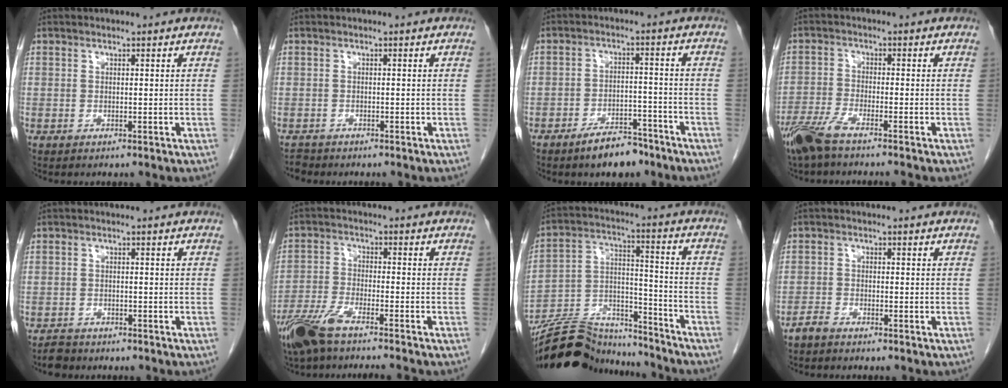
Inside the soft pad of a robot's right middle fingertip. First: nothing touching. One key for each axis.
{"total": 1.1, "fx": -1.0, "fy": 0.2, "fz": -0.2, "tx": 0.000, "ty": -0.003, "tz": -0.018}
{"total": 6.1, "fx": -4.7, "fy": 2.4, "fz": 3.1, "tx": -0.052, "ty": 0.003, "tz": -0.072}
{"total": 5.9, "fx": -4.7, "fy": 0.2, "fz": 3.5, "tx": -0.073, "ty": -0.017, "tz": -0.094}
{"total": 2.2, "fx": -2.0, "fy": 0.9, "fz": 0.2, "tx": -0.010, "ty": -0.002, "tz": -0.033}
{"total": 9.0, "fx": -7.3, "fy": 0.3, "fz": 5.2, "tx": -0.101, "ty": -0.025, "tz": -0.135}
{"total": 19.3, "fx": -18.1, "fy": 3.7, "fz": 5.4, "tx": -0.119, "ty": 0.018, "tz": -0.299}
{"total": 1.6, "fx": -1.5, "fy": 0.3, "fz": 0.3, "tx": -0.007, "ty": -0.001, "tz": -0.030}